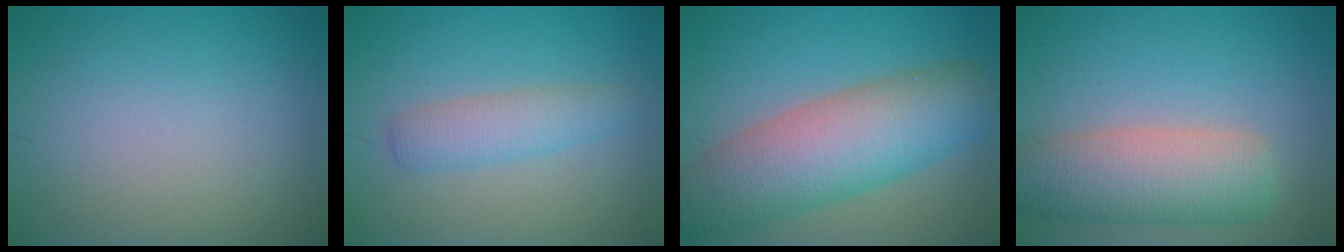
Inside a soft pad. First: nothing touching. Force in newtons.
{"total": 2.8, "press": 2.8, "slide": 0.1}
{"total": 9.6, "press": 9.6, "slide": 0.4}
{"total": 6.8, "press": 6.8, "slide": 0.5}